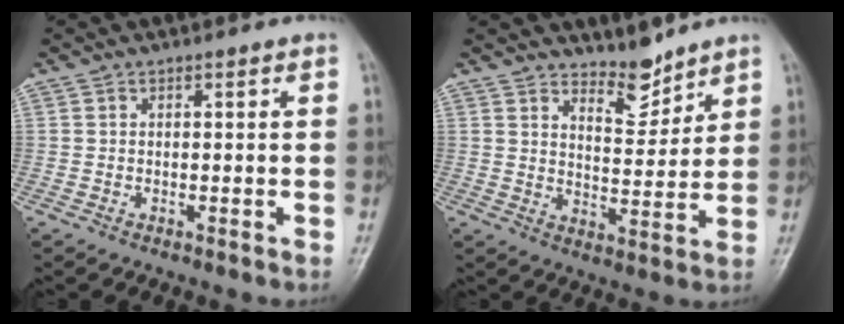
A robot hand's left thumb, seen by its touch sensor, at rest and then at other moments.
{"total": 6.1, "force": [5.4, 2.1, 2.0], "torque": [-0.014, -0.054, 0.099]}